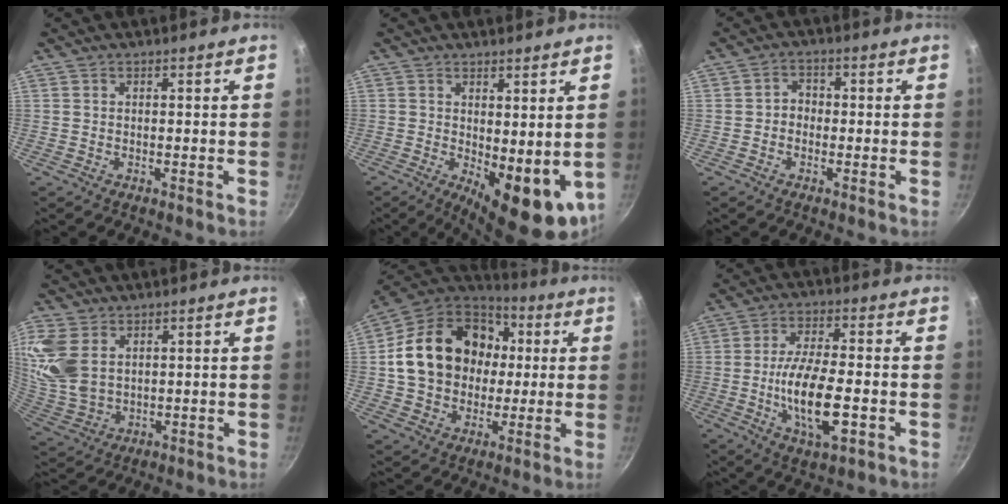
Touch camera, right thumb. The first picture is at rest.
{"total": 11.0, "force": [-0.2, 4.9, 9.9], "torque": [-0.108, -0.017, 0.012]}
{"total": 2.9, "force": [-0.7, 2.5, 1.4], "torque": [-0.005, 0.014, -0.018]}
{"total": 13.0, "force": [4.6, 8.8, 8.4], "torque": [-0.175, -0.017, 0.104]}
{"total": 22.6, "force": [2.4, 17.9, 13.6], "torque": [-0.220, 0.034, 0.042]}
{"total": 13.5, "force": [-3.2, 5.0, 12.1], "torque": [-0.217, 0.009, -0.058]}